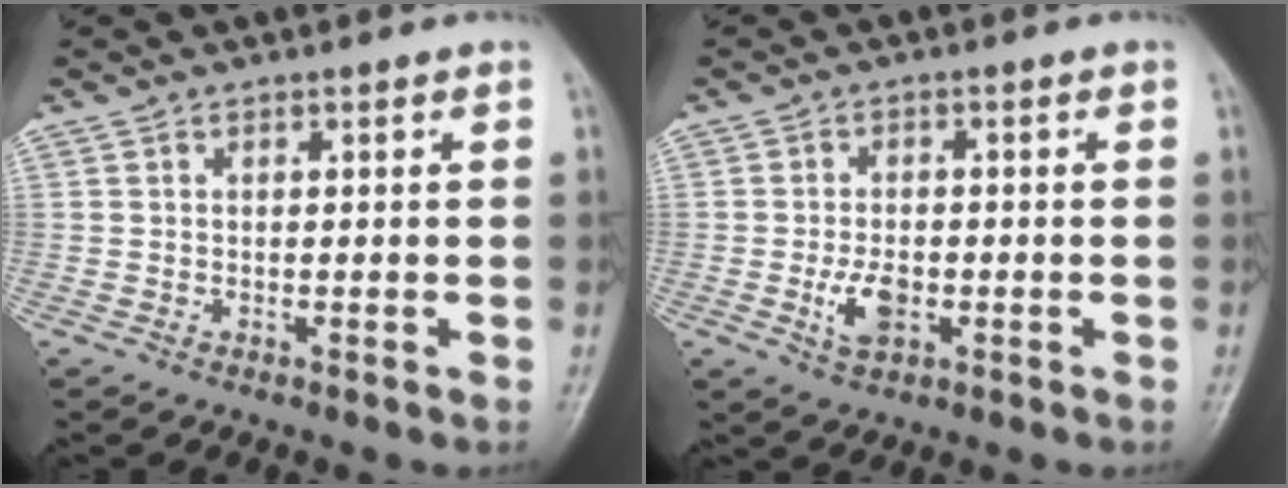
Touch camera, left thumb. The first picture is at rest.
{"total": 5.3, "force": [-1.5, 3.1, 4.0], "torque": [-0.069, 0.002, -0.024]}